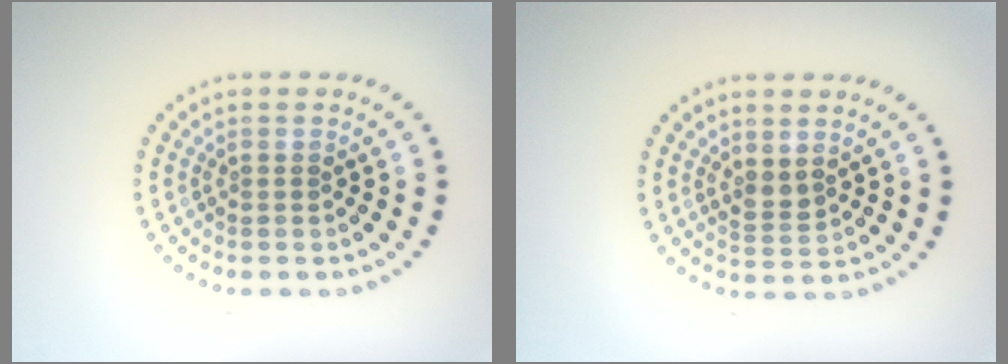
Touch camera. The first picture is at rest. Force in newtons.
{"total": 1.5, "press": 1.4, "slide": 0.7}